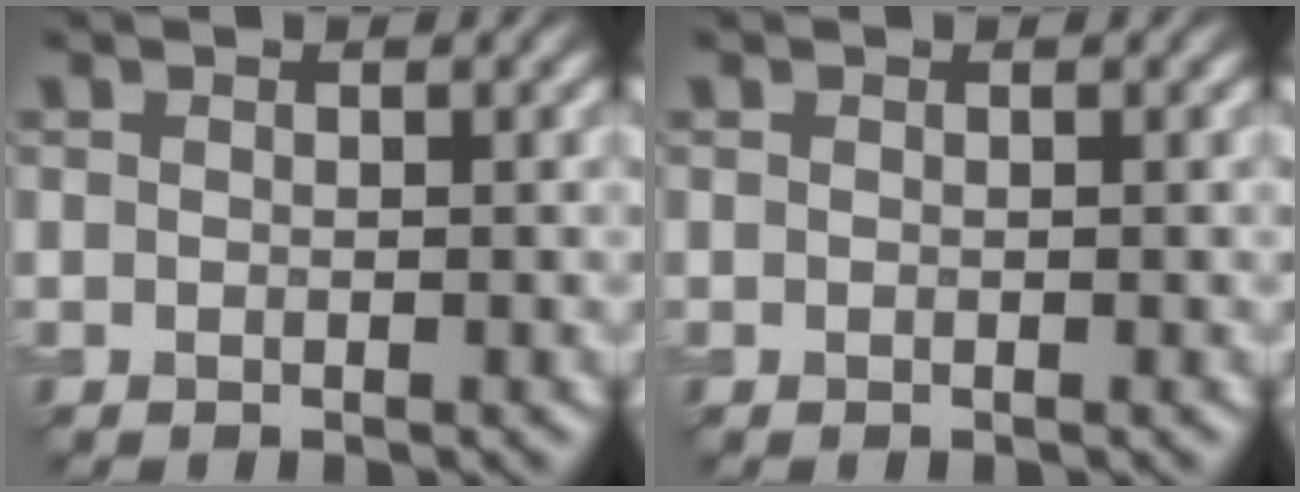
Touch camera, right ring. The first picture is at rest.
{"total": 0.0}